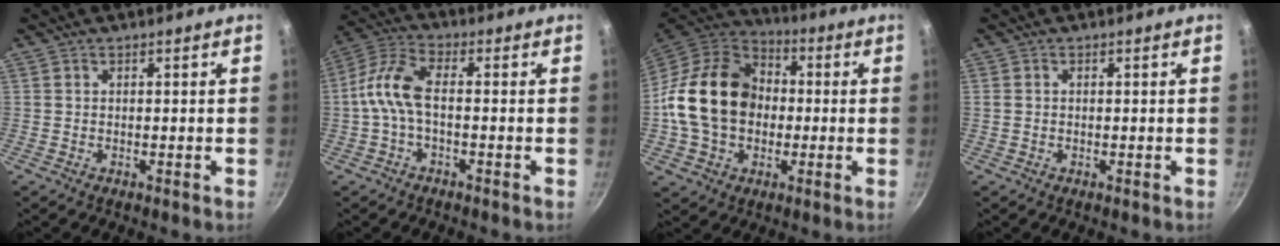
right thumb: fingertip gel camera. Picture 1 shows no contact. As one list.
[{"total": 8.2, "force": [-1.4, 3.9, 7.1], "torque": [-0.159, 0.033, -0.044]}, {"total": 19.7, "force": [-0.4, 15.3, 12.5], "torque": [-0.194, 0.036, -0.013]}, {"total": 0.7, "force": [0.1, 0.6, 0.4], "torque": [-0.007, 0.003, 0.002]}]